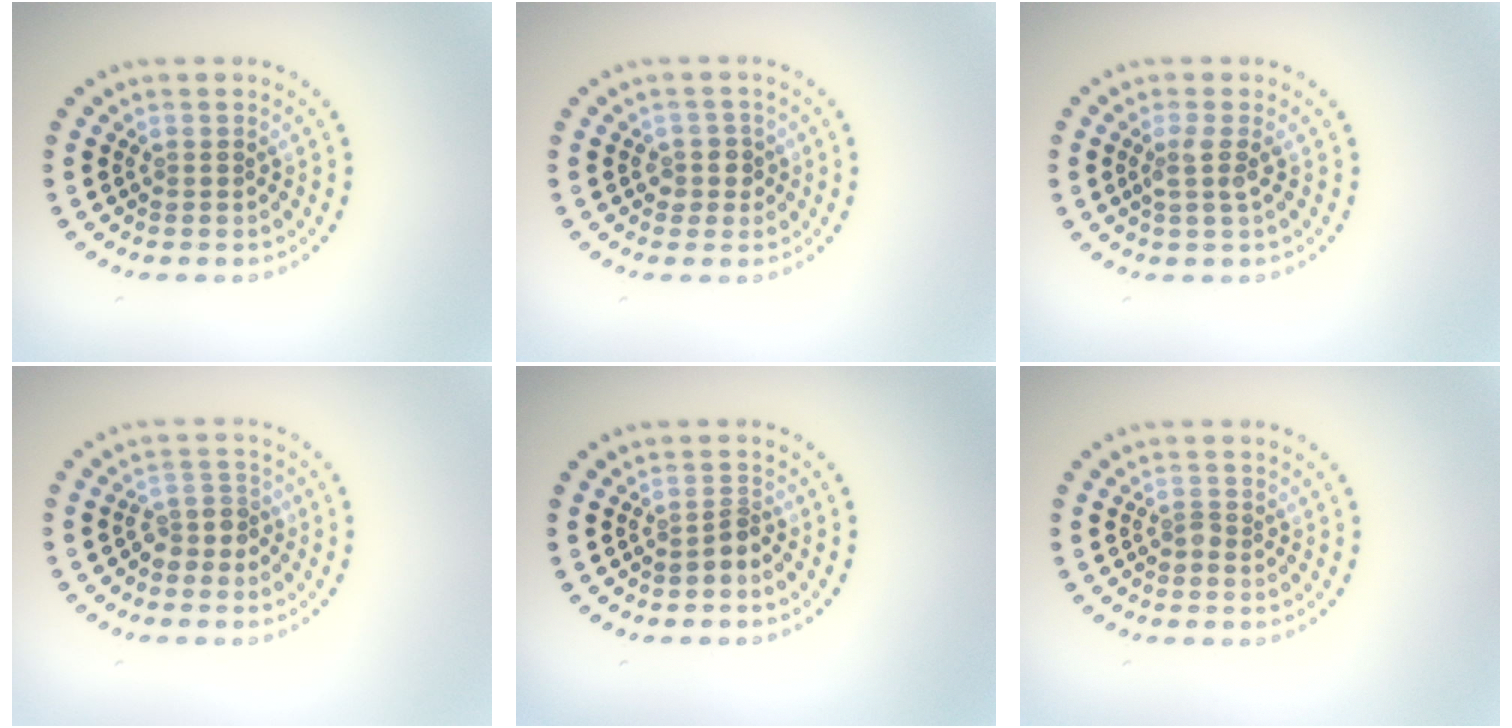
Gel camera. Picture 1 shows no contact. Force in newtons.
{"total": 1.8, "press": 1.4, "slide": 1.1}
{"total": 1.7, "press": 1.3, "slide": 1.2}
{"total": 2.3, "press": 1.7, "slide": 1.5}
{"total": 1.3, "press": 0.8, "slide": 1.0}
{"total": 0.8, "press": 0.5, "slide": 0.6}